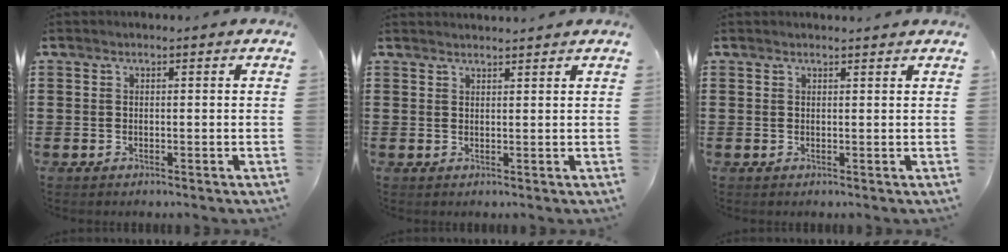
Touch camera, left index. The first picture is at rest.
{"total": 1.2, "force": [1.2, -0.1, 0.0], "torque": [-0.002, -0.002, 0.024]}
{"total": 0.8, "force": [0.8, 0.0, 0.1], "torque": [-0.005, -0.001, 0.015]}